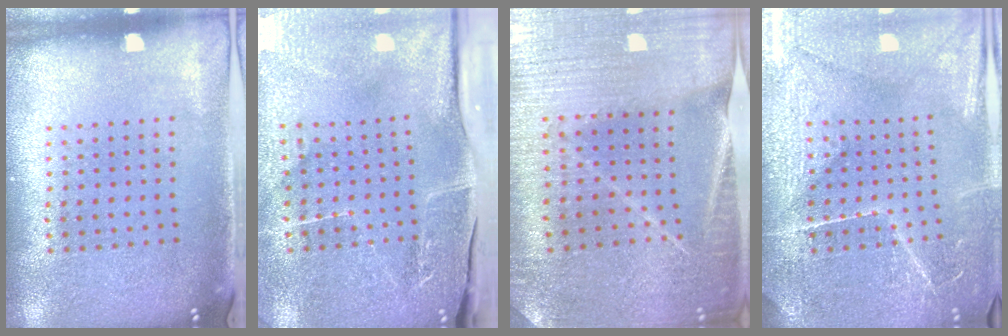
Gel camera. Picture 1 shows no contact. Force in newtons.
{"total": 4.2, "press": 3.8, "slide": 1.9}
{"total": 2.3, "press": 2.3, "slide": 0.1}
{"total": 3.9, "press": 3.7, "slide": 1.3}